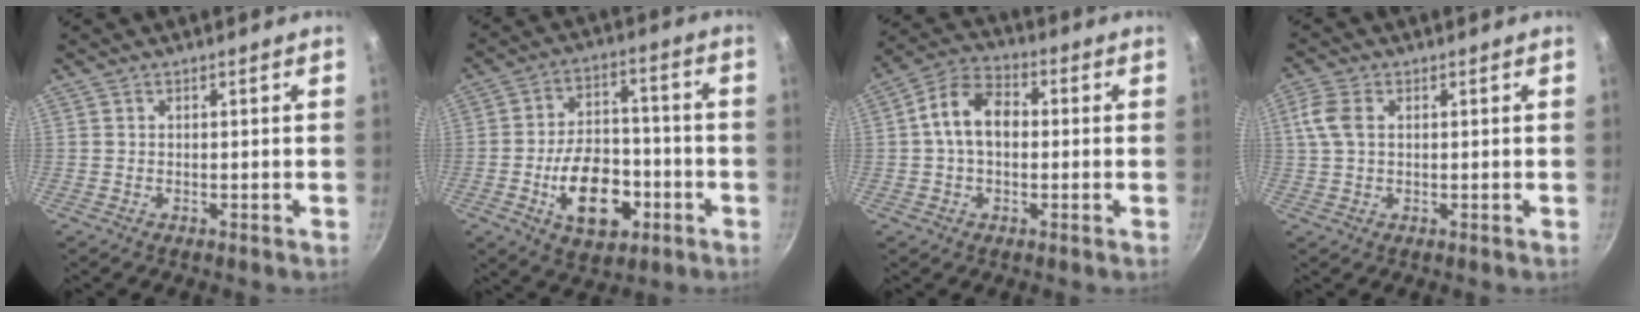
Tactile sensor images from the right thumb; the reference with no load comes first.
{"total": 15.2, "force": [-5.0, 9.4, 10.7], "torque": [-0.139, 0.034, -0.075]}
{"total": 10.1, "force": [0.6, 6.8, 7.4], "torque": [-0.114, 0.029, -0.005]}
{"total": 5.0, "force": [1.1, 3.1, 3.7], "torque": [-0.085, 0.011, 0.021]}